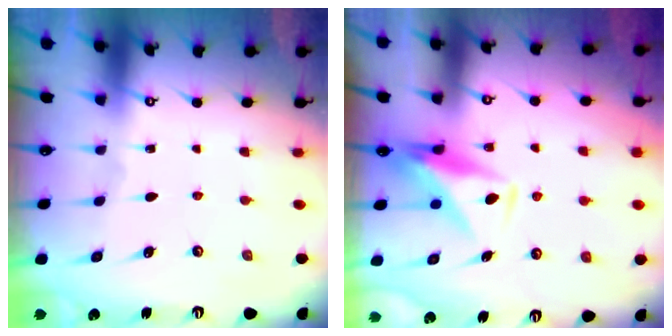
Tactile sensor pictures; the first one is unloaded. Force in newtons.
{"total": 10.6, "press": 10.5, "slide": 0.8}